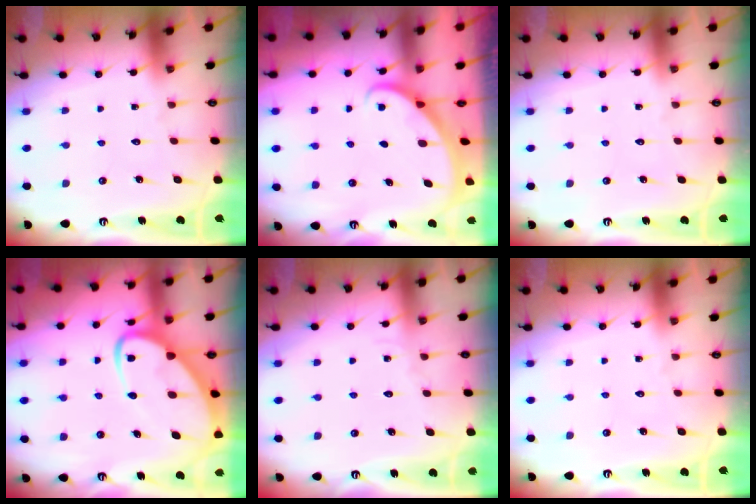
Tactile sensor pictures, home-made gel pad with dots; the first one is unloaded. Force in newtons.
{"total": 1.9, "press": 1.9, "slide": 0.1}
{"total": 0.0}
{"total": 10.1, "press": 10.1, "slide": 0.9}
{"total": 2.5, "press": 2.5, "slide": 0.3}
{"total": 0.0}